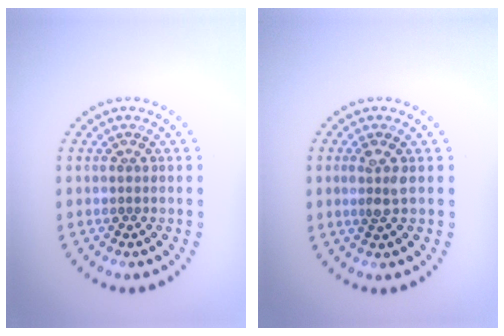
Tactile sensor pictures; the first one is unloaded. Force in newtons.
{"total": 1.7, "press": 1.6, "slide": 0.7}